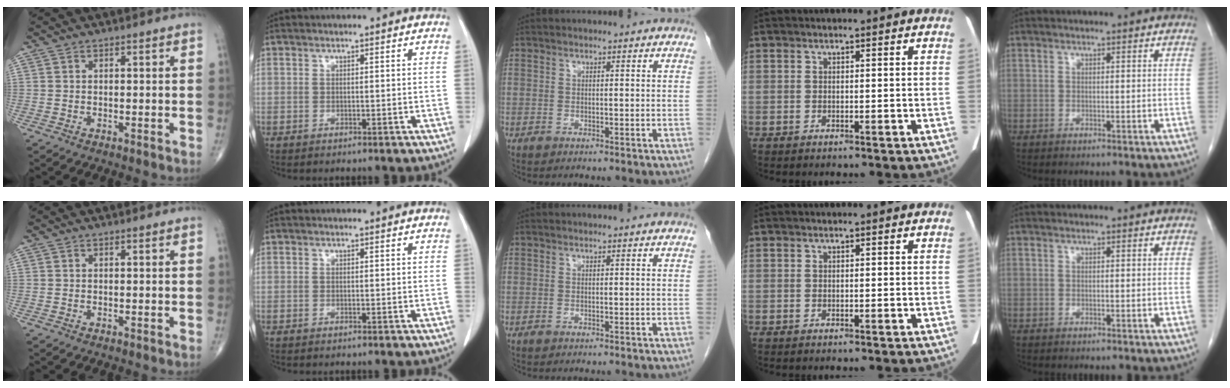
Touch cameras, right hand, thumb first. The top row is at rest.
{}